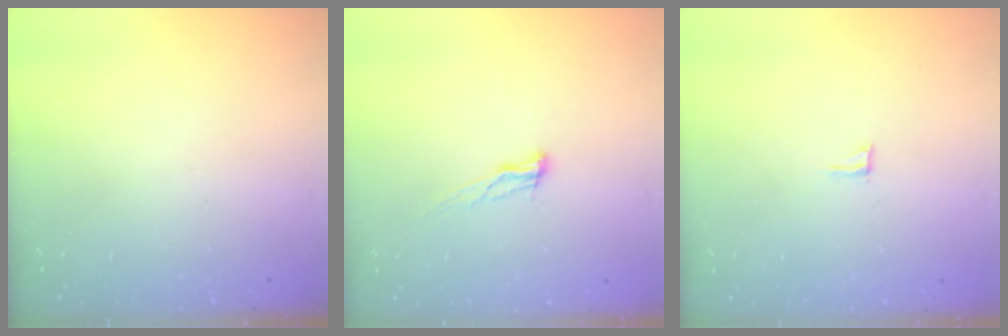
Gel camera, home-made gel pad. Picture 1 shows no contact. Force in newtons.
{"total": 8.6, "press": 8.2, "slide": 2.5}
{"total": 4.2, "press": 4.2, "slide": 0.4}